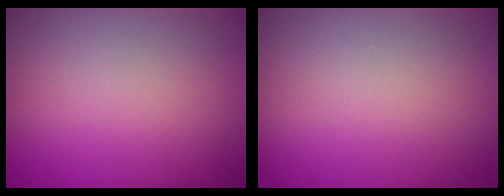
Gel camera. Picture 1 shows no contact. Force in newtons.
{"total": 0.0}